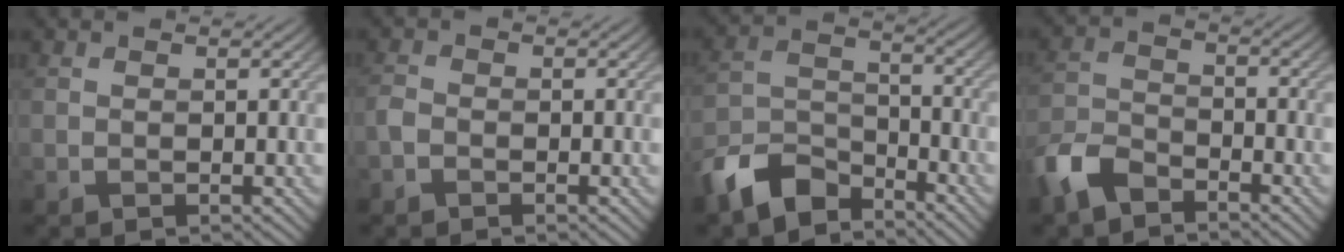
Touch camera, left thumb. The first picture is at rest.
{"total": 1.7, "force": [-1.1, 1.0, 0.8], "torque": [-0.018, 0.001, -0.030]}
{"total": 8.8, "force": [-6.8, 3.9, 3.9], "torque": [-0.082, -0.004, -0.151]}
{"total": 6.2, "force": [-4.7, 2.5, 3.1], "torque": [-0.070, -0.004, -0.110]}